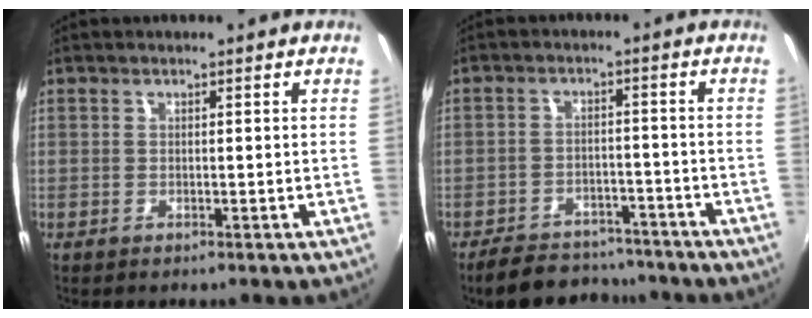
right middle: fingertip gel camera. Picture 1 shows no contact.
{"total": 11.9, "force": [-10.2, 4.7, 3.9], "torque": [-0.095, 0.012, -0.137]}